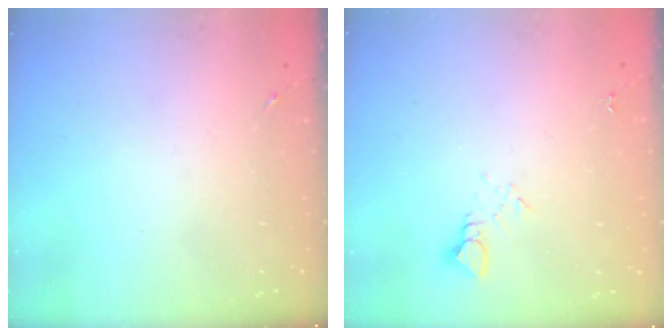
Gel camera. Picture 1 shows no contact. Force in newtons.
{"total": 4.2, "press": 4.2, "slide": 0.4}